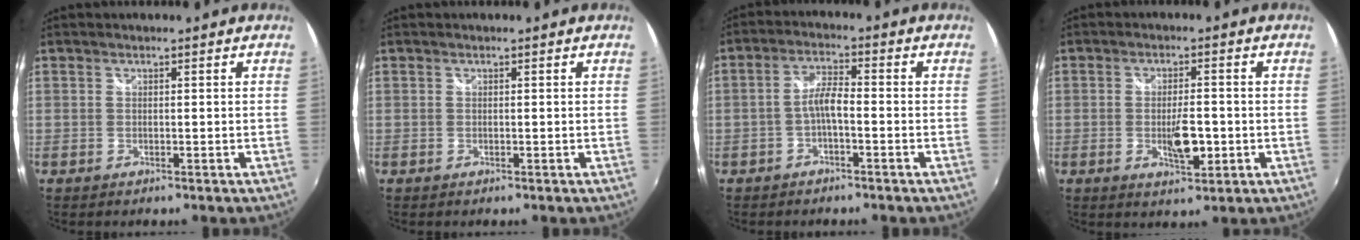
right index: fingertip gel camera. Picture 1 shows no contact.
{"total": 0.0}
{"total": 4.1, "force": [-1.6, 0.9, 3.7], "torque": [-0.074, 0.010, -0.032]}
{"total": 6.3, "force": [-1.3, 2.1, 5.8], "torque": [-0.101, -0.009, -0.020]}